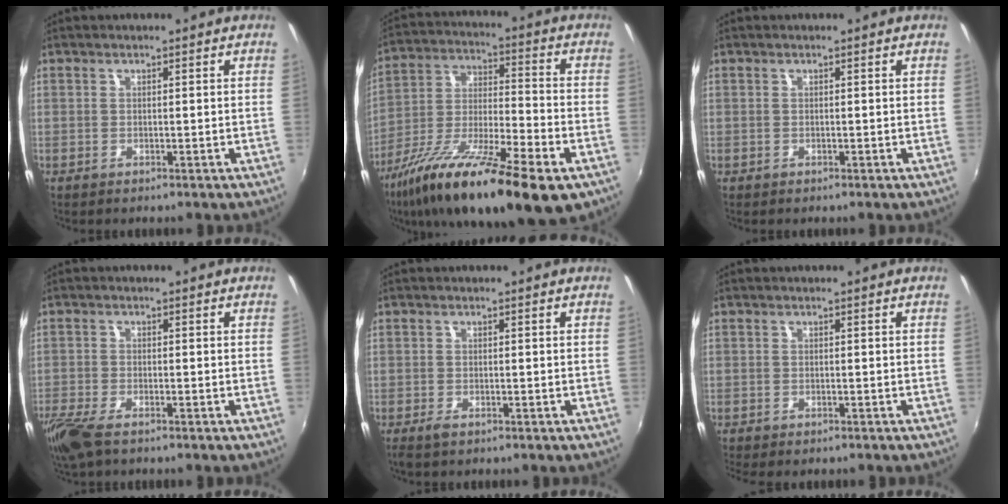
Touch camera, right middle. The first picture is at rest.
{"total": 24.4, "force": [-14.2, 6.0, 18.9], "torque": [-0.326, -0.041, -0.241]}
{"total": 0.0}
{"total": 7.2, "force": [-5.1, 2.1, 4.6], "torque": [-0.119, -0.029, -0.102]}
{"total": 1.5, "force": [-1.1, 0.6, 0.9], "torque": [-0.020, -0.006, -0.020]}
{"total": 2.0, "force": [-1.7, 0.6, 1.0], "torque": [-0.020, -0.014, -0.023]}